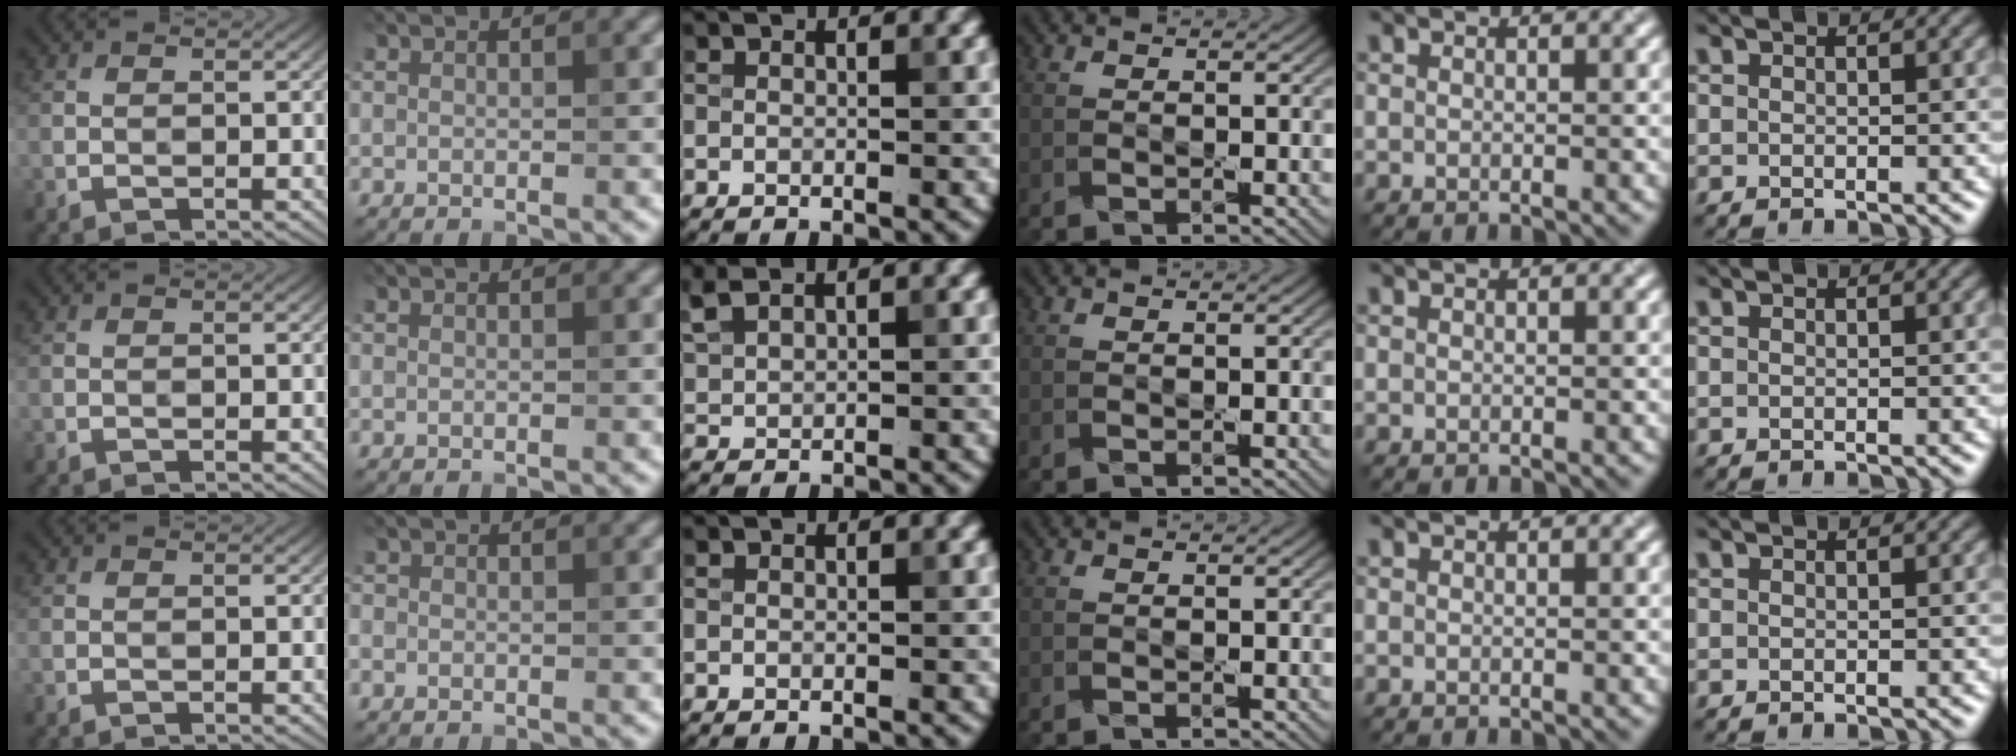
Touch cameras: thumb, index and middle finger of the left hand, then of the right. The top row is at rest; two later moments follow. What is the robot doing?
{"motion": "press", "object": "calculator"}